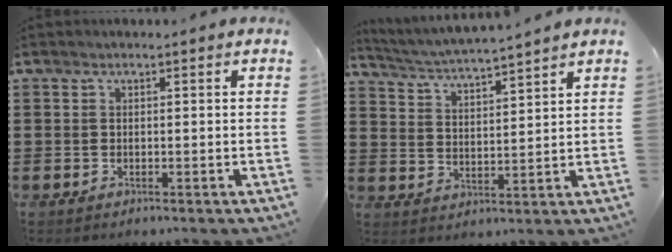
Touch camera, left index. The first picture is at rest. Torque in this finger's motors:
{"motor_torque": [2.14, 0.00, 0.13, 0.05]}